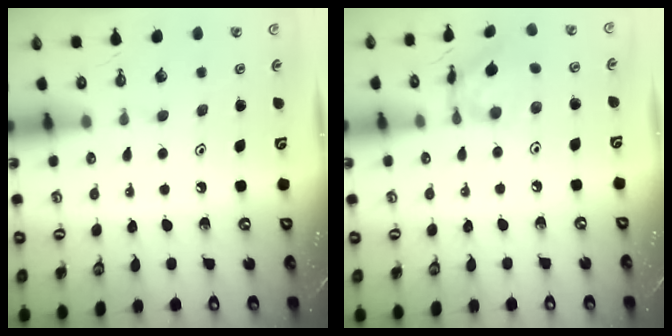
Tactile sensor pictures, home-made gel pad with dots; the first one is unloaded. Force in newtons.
{"total": 10.5, "press": 10.4, "slide": 1.0}